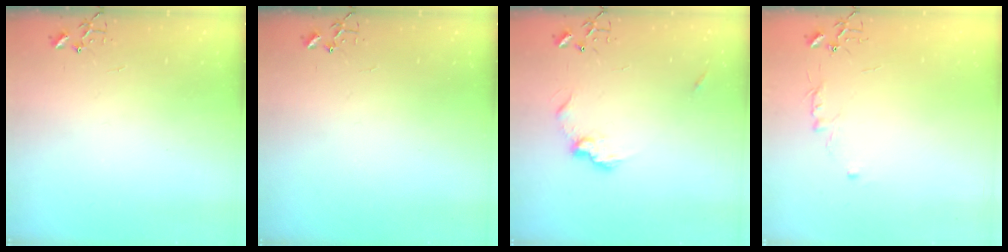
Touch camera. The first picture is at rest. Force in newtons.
{"total": 0.0}
{"total": 8.8, "press": 8.8, "slide": 0.4}
{"total": 5.5, "press": 5.5, "slide": 0.6}